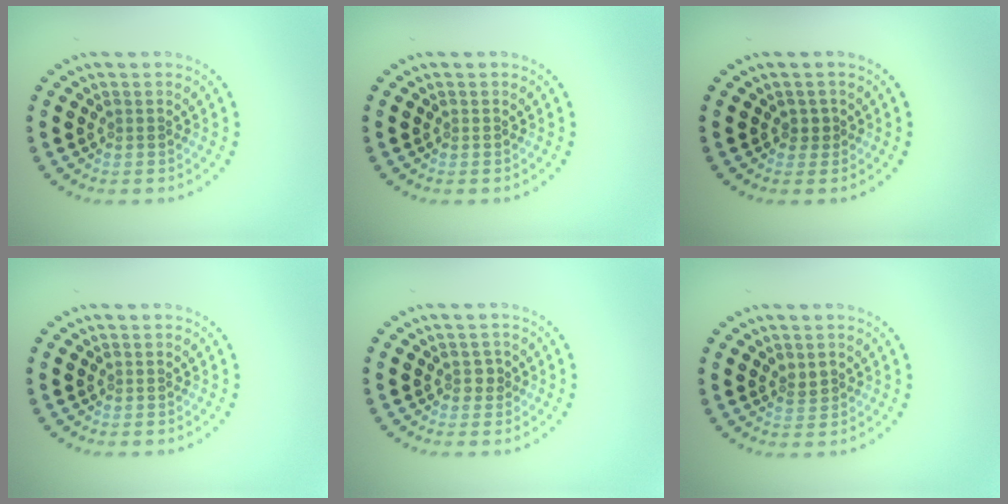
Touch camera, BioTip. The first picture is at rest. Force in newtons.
{"total": 0.0}
{"total": 1.1, "press": 0.9, "slide": 0.6}
{"total": 0.0}
{"total": 0.9, "press": 0.9, "slide": 0.3}
{"total": 1.2, "press": 1.1, "slide": 0.4}